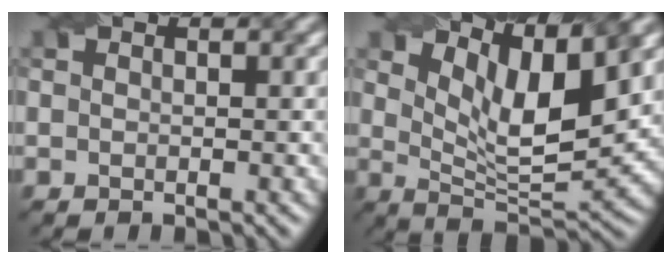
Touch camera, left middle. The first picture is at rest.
{"total": 8.0, "force": [4.3, 2.5, 6.3], "torque": [-0.113, -0.006, 0.077]}